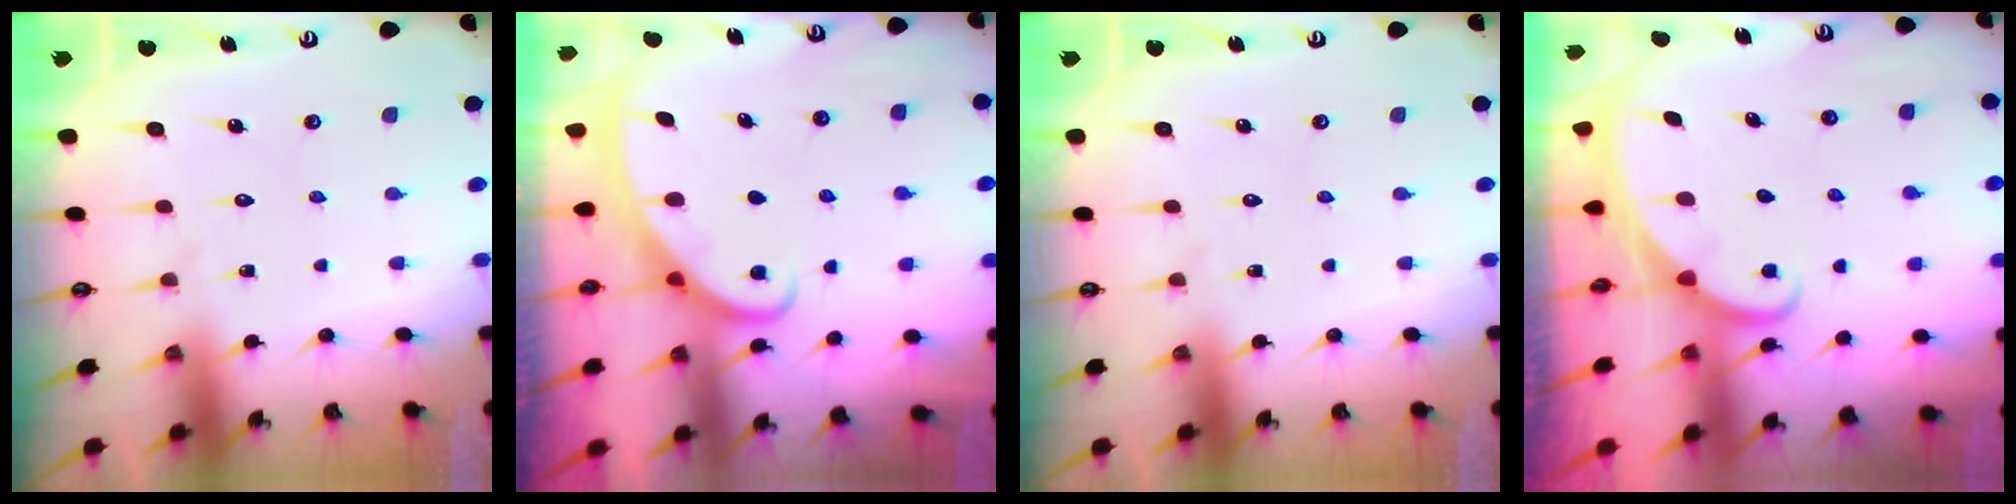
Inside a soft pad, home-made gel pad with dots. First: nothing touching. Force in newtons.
{"total": 2.8, "press": 2.8, "slide": 0.4}
{"total": 0.0}
{"total": 1.7, "press": 1.7, "slide": 0.1}